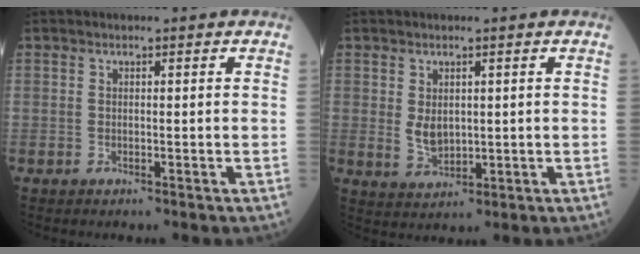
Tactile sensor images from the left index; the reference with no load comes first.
{"total": 3.5, "force": [0.6, 2.3, 2.5], "torque": [-0.053, -0.004, 0.023]}